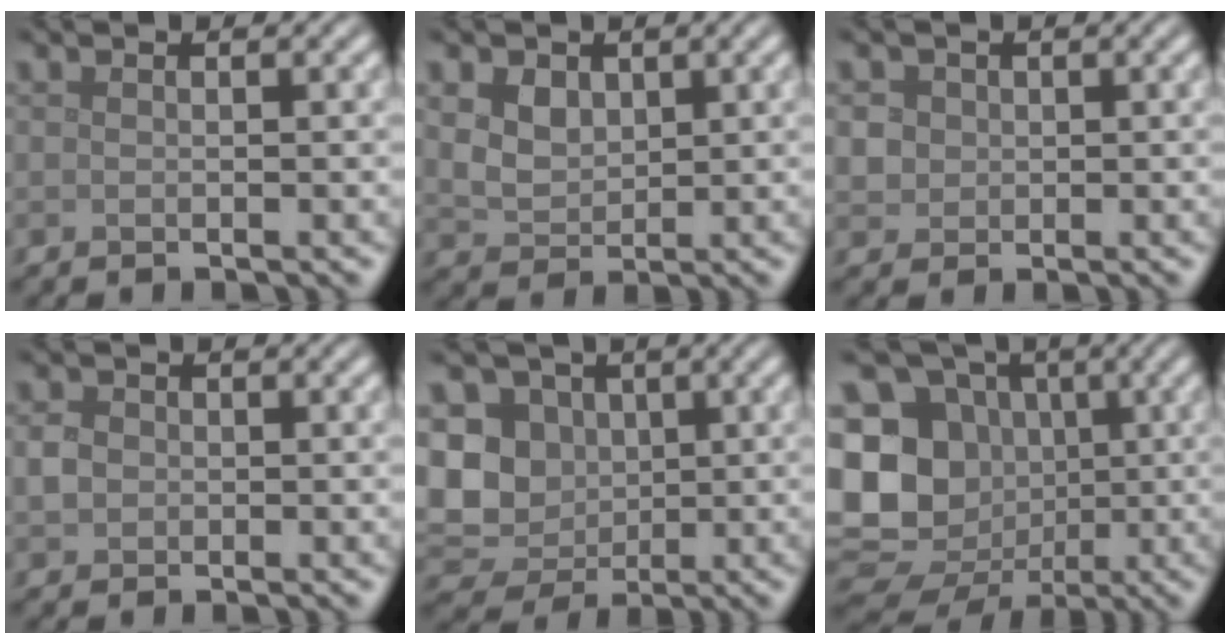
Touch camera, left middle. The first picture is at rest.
{"total": 4.1, "force": [1.9, 2.9, 2.2], "torque": [-0.057, 0.008, 0.038]}
{"total": 1.7, "force": [0.3, 1.6, 0.5], "torque": [-0.012, 0.000, 0.013]}
{"total": 1.6, "force": [0.0, 1.5, 0.7], "torque": [-0.014, 0.000, -0.004]}
{"total": 8.7, "force": [0.6, 7.4, 4.5], "torque": [-0.088, -0.007, -0.004]}
{"total": 16.5, "force": [-1.6, 14.9, 6.9], "torque": [-0.163, 0.004, -0.053]}